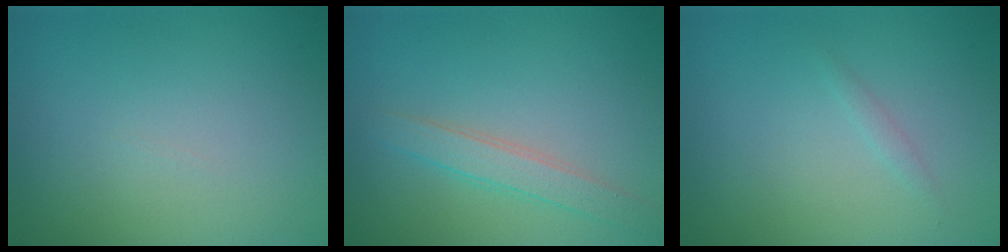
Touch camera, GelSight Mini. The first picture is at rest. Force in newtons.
{"total": 2.3, "press": 2.3, "slide": 0.1}
{"total": 0.7, "press": 0.7, "slide": 0.0}